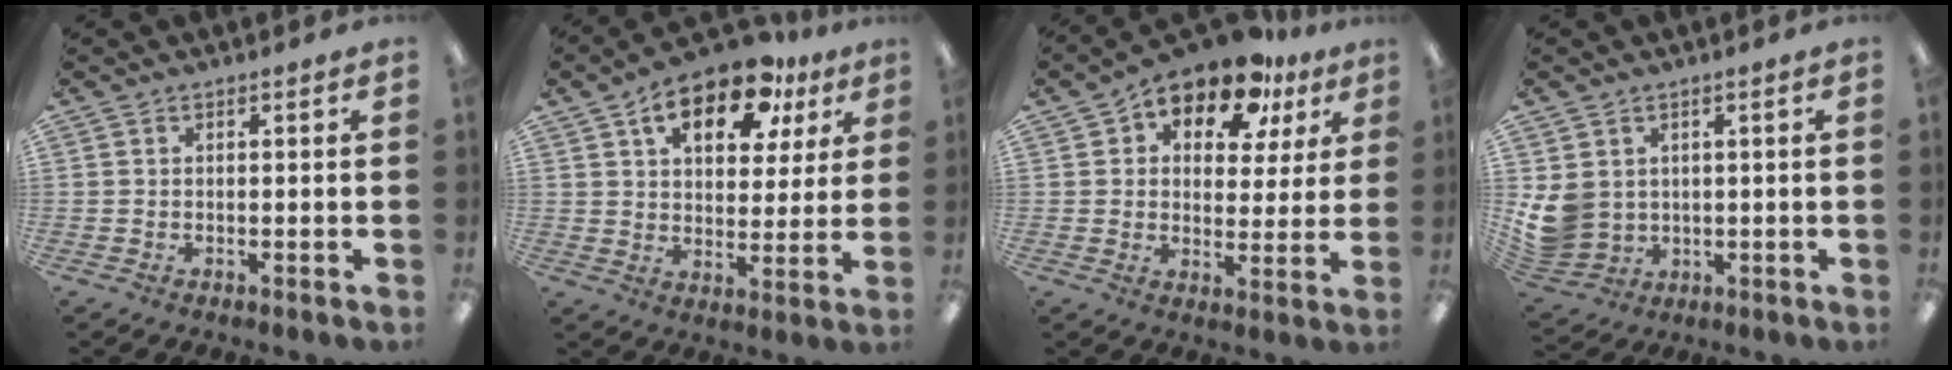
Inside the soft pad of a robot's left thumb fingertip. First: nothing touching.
{"total": 14.8, "force": [8.8, 7.8, 9.0], "torque": [-0.128, -0.038, 0.151]}
{"total": 12.1, "force": [8.6, 6.0, 6.0], "torque": [-0.105, -0.049, 0.152]}
{"total": 7.5, "force": [1.5, 6.7, 3.1], "torque": [-0.086, -0.007, 0.034]}